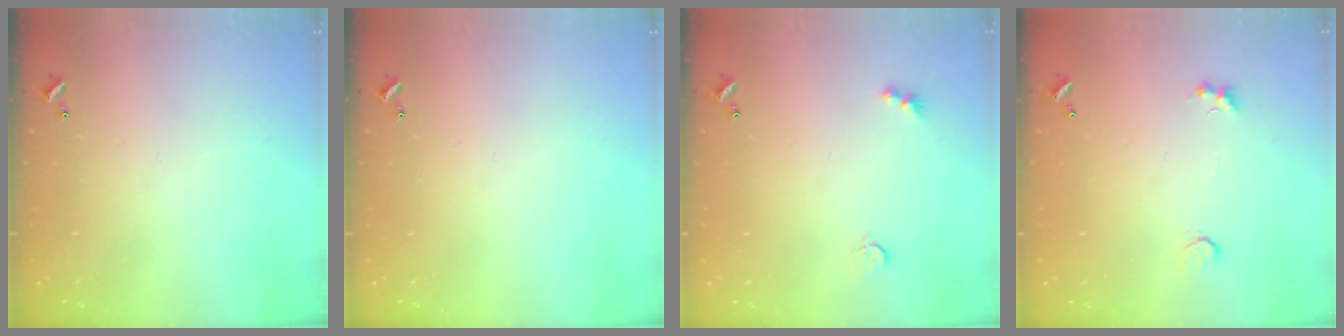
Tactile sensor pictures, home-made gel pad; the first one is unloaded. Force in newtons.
{"total": 0.0}
{"total": 2.9, "press": 2.8, "slide": 0.7}
{"total": 1.4, "press": 1.1, "slide": 0.9}